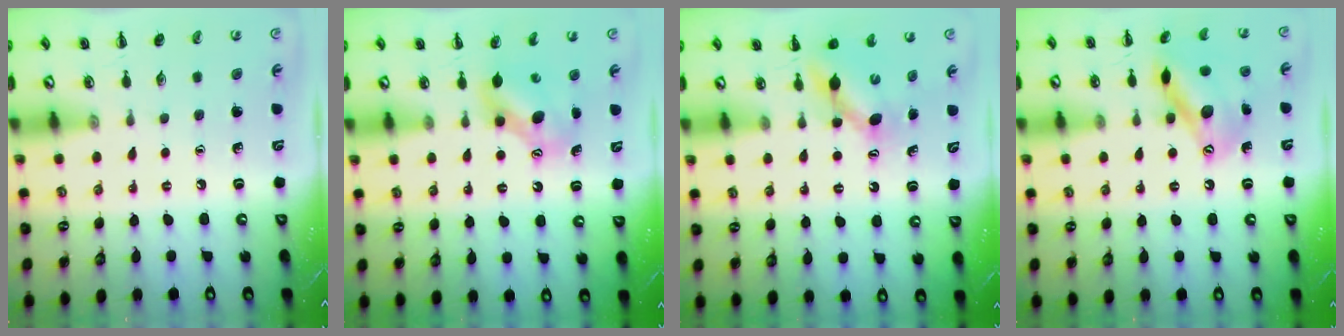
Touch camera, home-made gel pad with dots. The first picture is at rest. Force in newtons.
{"total": 7.4, "press": 7.4, "slide": 0.5}
{"total": 5.4, "press": 5.3, "slide": 1.0}
{"total": 15.6, "press": 15.6, "slide": 0.8}